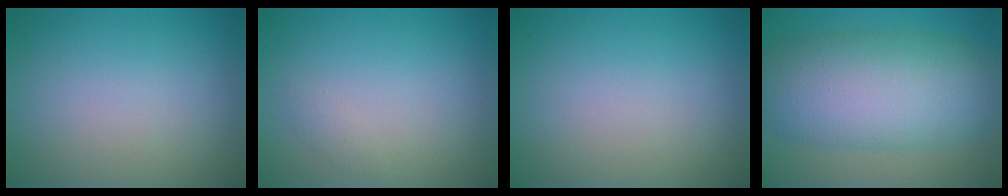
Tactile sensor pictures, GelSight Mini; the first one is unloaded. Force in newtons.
{"total": 0.6, "press": 0.6, "slide": 0.1}
{"total": 0.0}
{"total": 10.9, "press": 10.9, "slide": 0.3}